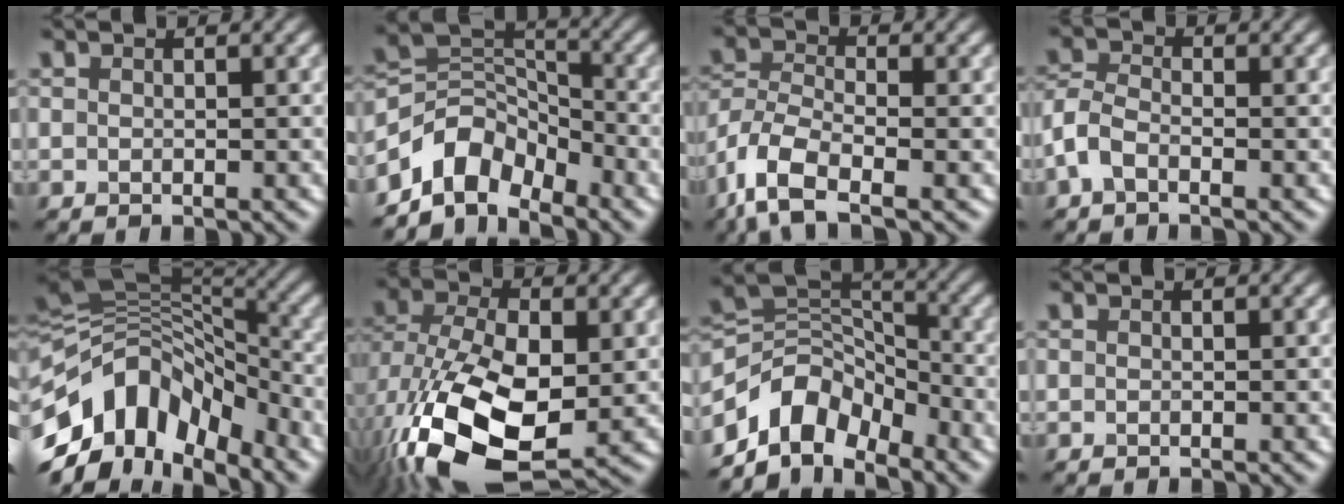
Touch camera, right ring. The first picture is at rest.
{"total": 6.0, "force": [-4.3, 3.5, 2.2], "torque": [-0.019, 0.006, -0.088]}
{"total": 6.8, "force": [-4.0, 2.8, 4.7], "torque": [-0.102, -0.004, -0.091]}
{"total": 2.6, "force": [-1.4, 1.3, 1.8], "torque": [-0.044, 0.005, -0.041]}
{"total": 13.1, "force": [-5.9, 7.7, 8.7], "torque": [-0.171, 0.026, -0.114]}
{"total": 15.0, "force": [-4.1, 8.2, 11.9], "torque": [-0.259, -0.034, -0.065]}
{"total": 7.0, "force": [-4.7, 4.3, 3.0], "torque": [-0.034, 0.006, -0.098]}
{"total": 0.0}